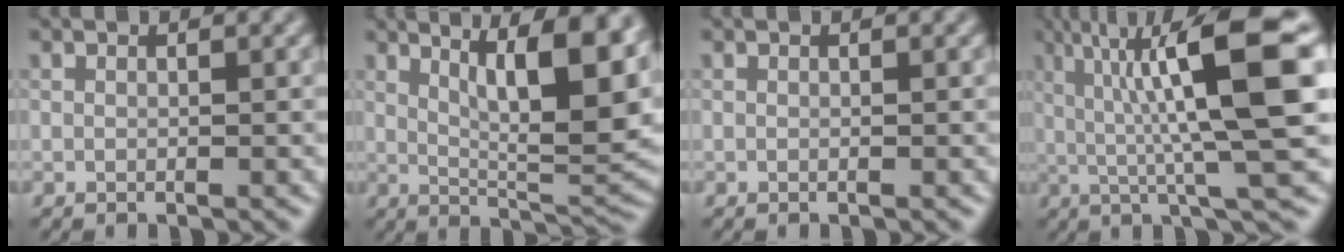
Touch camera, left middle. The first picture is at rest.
{"total": 11.1, "force": [3.9, 3.0, 10.0], "torque": [-0.131, 0.001, 0.076]}
{"total": 0.0}
{"total": 11.9, "force": [2.0, 1.7, 11.6], "torque": [-0.191, 0.018, 0.048]}